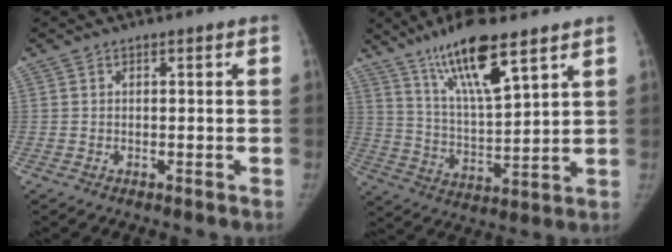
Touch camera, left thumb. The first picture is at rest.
{"total": 14.9, "force": [9.7, 3.4, 10.9], "torque": [-0.186, -0.048, 0.187]}